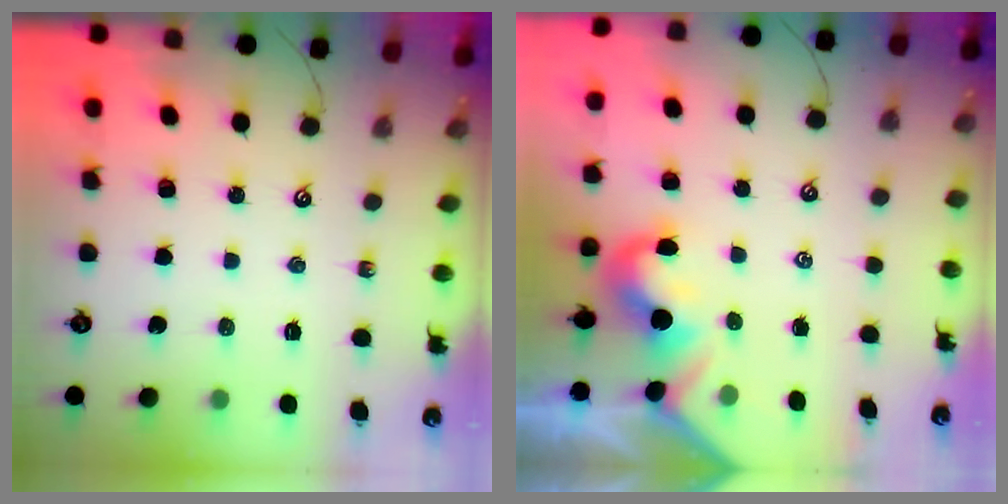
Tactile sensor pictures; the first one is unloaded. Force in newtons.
{"total": 1.8, "press": 1.6, "slide": 0.8}